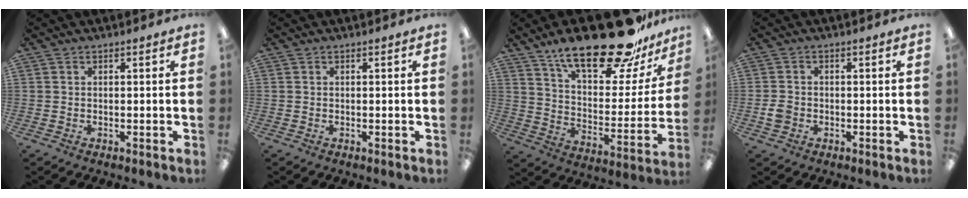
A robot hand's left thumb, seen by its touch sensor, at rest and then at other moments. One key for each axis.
{"total": 0.0}
{"total": 26.0, "fx": 19.3, "fy": 8.9, "fz": 14.9, "tx": -0.222, "ty": -0.127, "tz": 0.322}
{"total": 2.7, "fx": -0.7, "fy": 2.3, "fz": 1.3, "tx": -0.021, "ty": 0.005, "tz": -0.014}